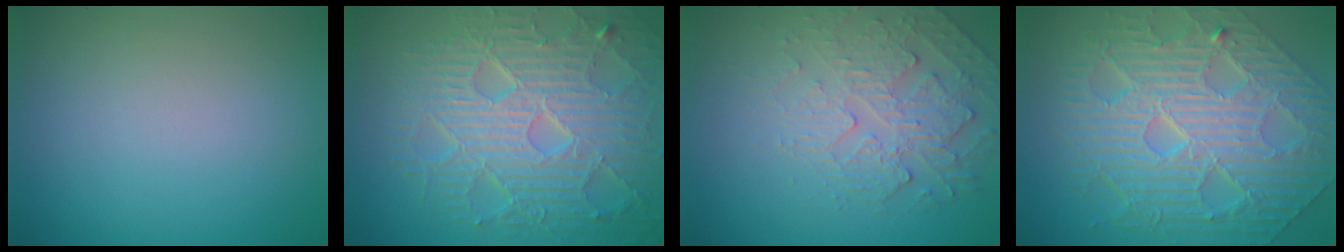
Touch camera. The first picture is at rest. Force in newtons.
{"total": 9.0, "press": 6.4, "slide": 6.3}
{"total": 2.7, "press": 2.1, "slide": 1.7}
{"total": 10.9, "press": 7.4, "slide": 7.9}